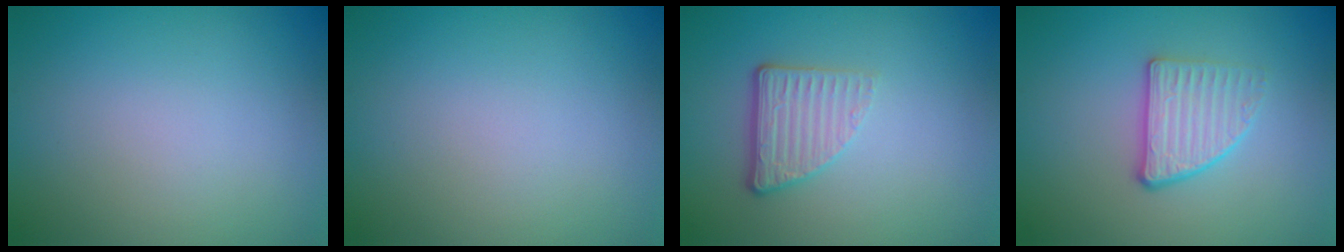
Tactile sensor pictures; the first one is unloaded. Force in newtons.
{"total": 0.0}
{"total": 3.0, "press": 2.1, "slide": 2.1}
{"total": 2.8, "press": 2.5, "slide": 1.4}